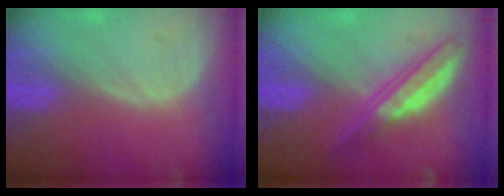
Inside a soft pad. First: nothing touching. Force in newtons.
{"total": 6.1, "press": 5.7, "slide": 2.2}